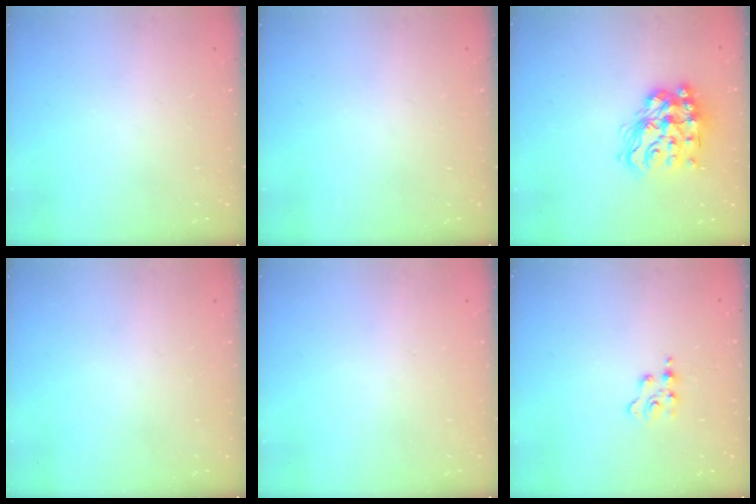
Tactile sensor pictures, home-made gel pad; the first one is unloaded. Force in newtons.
{"total": 0.0}
{"total": 16.9, "press": 16.8, "slide": 1.5}
{"total": 0.0}
{"total": 0.8, "press": 0.7, "slide": 0.3}
{"total": 2.1, "press": 2.1, "slide": 0.3}